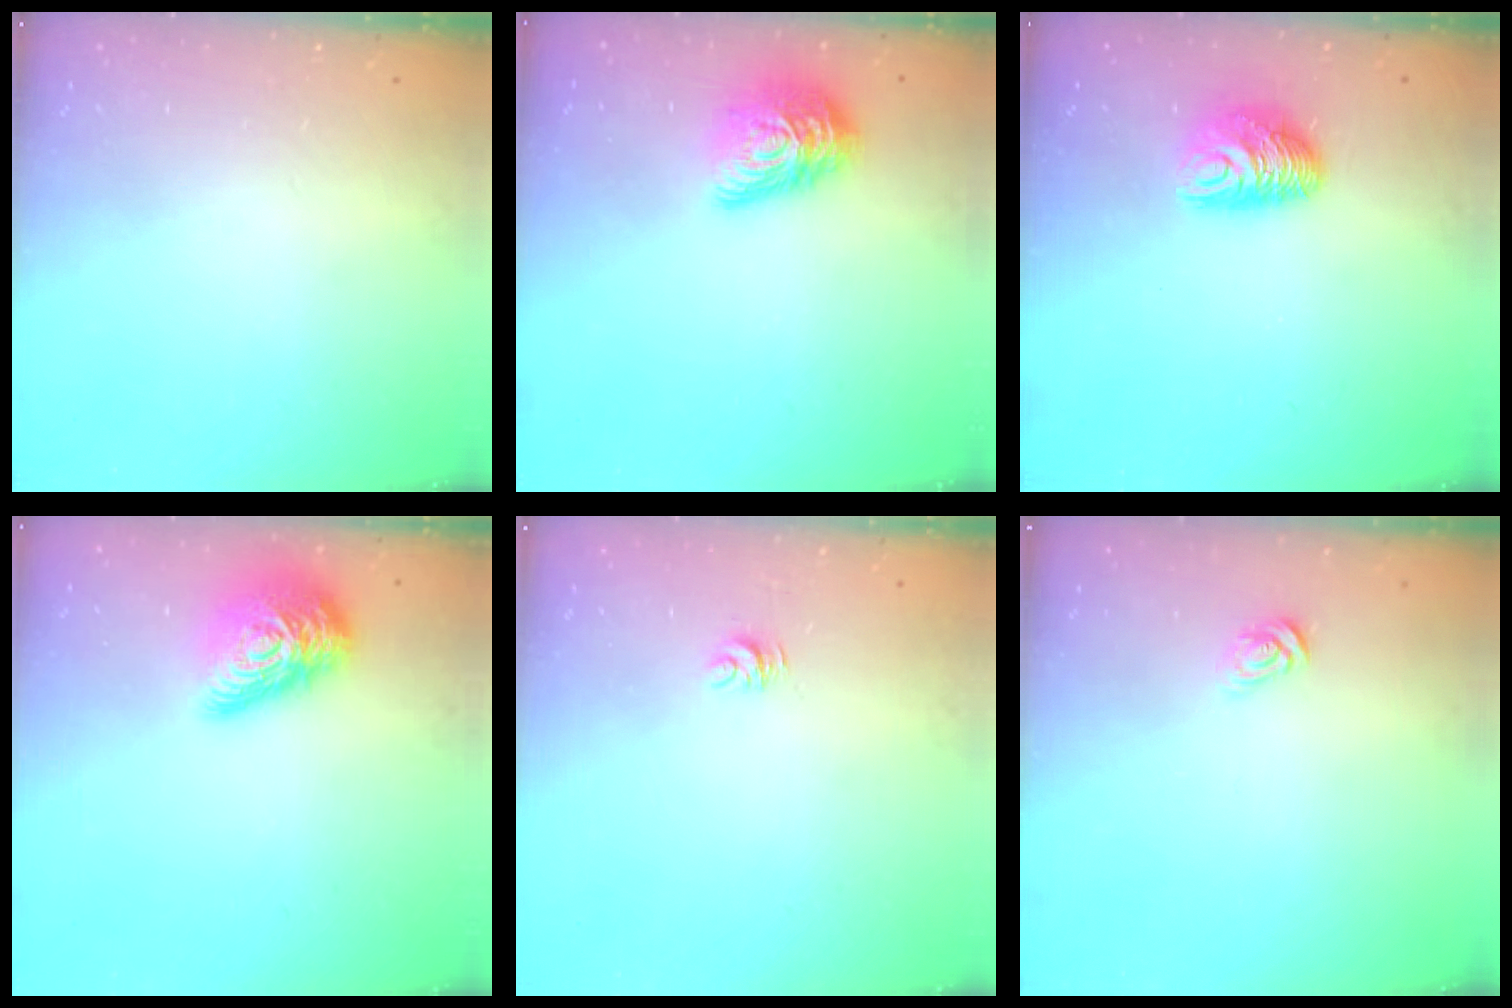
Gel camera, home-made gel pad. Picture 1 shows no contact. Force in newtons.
{"total": 13.9, "press": 13.9, "slide": 0.7}
{"total": 9.0, "press": 9.0, "slide": 0.2}
{"total": 16.2, "press": 16.2, "slide": 0.7}
{"total": 3.9, "press": 3.9, "slide": 0.3}
{"total": 3.6, "press": 3.6, "slide": 0.3}